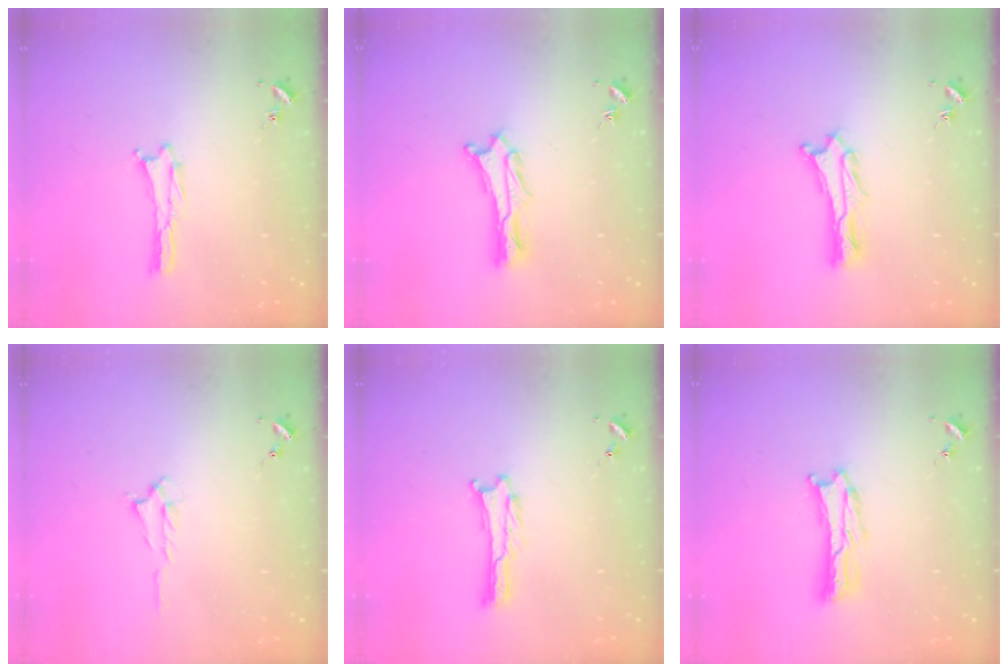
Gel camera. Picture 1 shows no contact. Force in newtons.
{"total": 2.0, "press": 2.0, "slide": 0.2}
{"total": 2.0, "press": 2.0, "slide": 0.2}
{"total": 0.7, "press": 0.6, "slide": 0.2}
{"total": 0.0}
{"total": 1.7, "press": 1.7, "slide": 0.3}